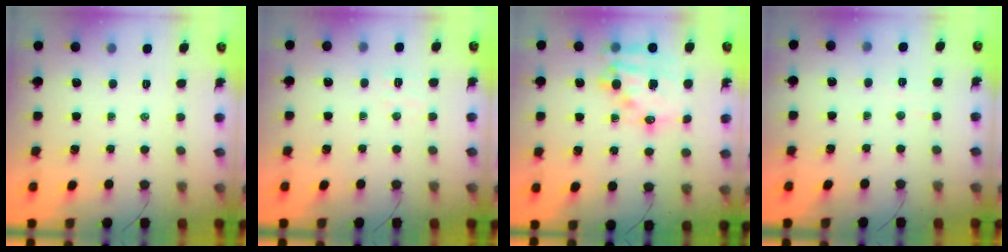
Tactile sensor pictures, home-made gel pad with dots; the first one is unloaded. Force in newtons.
{"total": 4.5, "press": 4.3, "slide": 1.2}
{"total": 17.8, "press": 17.4, "slide": 3.9}
{"total": 2.2, "press": 2.1, "slide": 0.7}